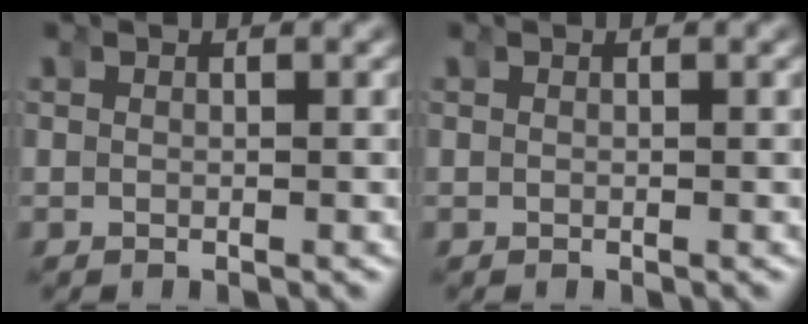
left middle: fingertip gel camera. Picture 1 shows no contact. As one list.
[{"total": 0.0}]